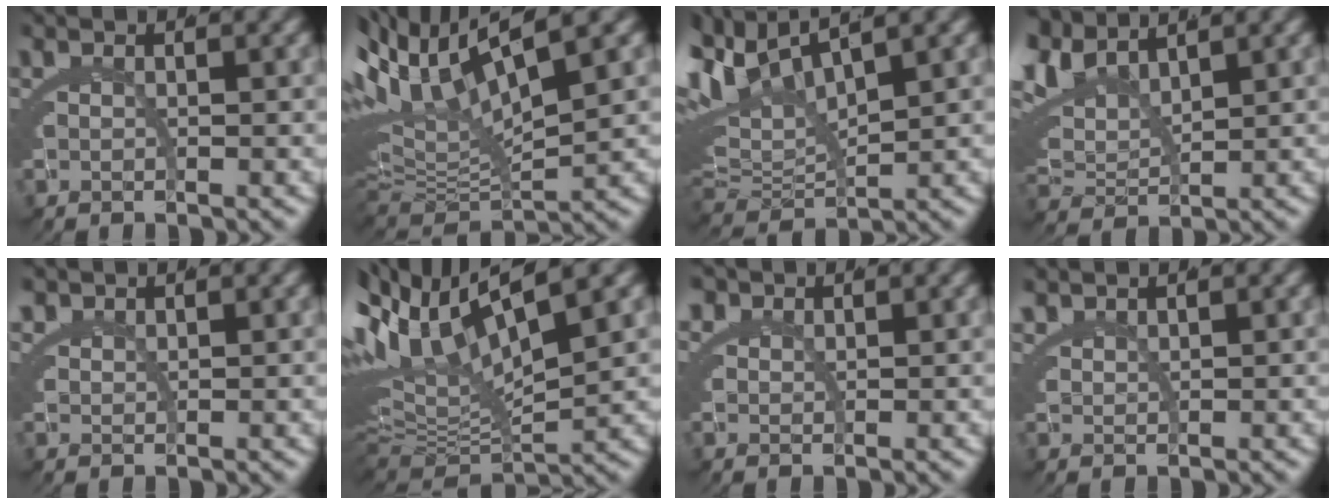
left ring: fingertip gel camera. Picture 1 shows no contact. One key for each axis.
{"total": 12.0, "fx": 4.6, "fy": 7.1, "fz": 8.6, "tx": -0.185, "ty": 0.015, "tz": 0.068}
{"total": 10.6, "fx": 2.8, "fy": 7.3, "fz": 7.1, "tx": -0.157, "ty": -0.007, "tz": 0.047}
{"total": 6.7, "fx": 3.5, "fy": 3.9, "fz": 4.2, "tx": -0.122, "ty": 0.000, "tz": 0.066}
{"total": 1.9, "fx": 1.8, "fy": 0.2, "fz": 0.6, "tx": -0.019, "ty": -0.001, "tz": 0.041}
{"total": 11.6, "fx": 3.5, "fy": 6.5, "fz": 9.0, "tx": -0.186, "ty": 0.011, "tz": 0.055}
{"total": 2.0, "fx": 1.6, "fy": 0.8, "fz": 0.8, "tx": -0.027, "ty": -0.004, "tz": 0.036}
{"total": 2.2, "fx": 2.1, "fy": 0.2, "fz": 0.6, "tx": -0.021, "ty": 0.002, "tz": 0.045}